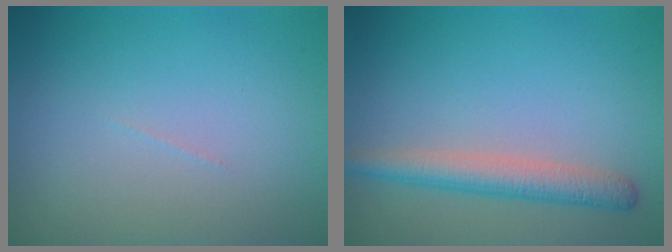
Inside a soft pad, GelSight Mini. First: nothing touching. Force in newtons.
{"total": 3.3, "press": 3.3, "slide": 0.1}